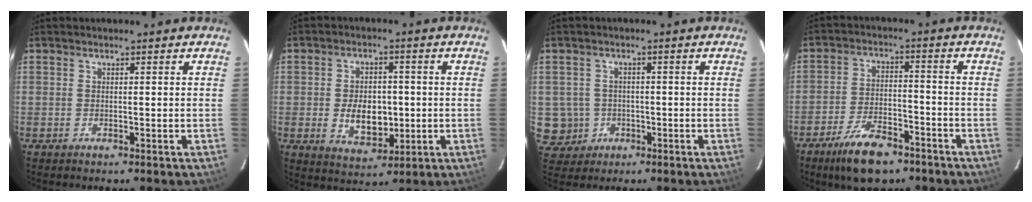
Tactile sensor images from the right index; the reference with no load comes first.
{"total": 8.5, "force": [-1.0, 5.5, 6.3], "torque": [-0.119, -0.002, -0.004]}
{"total": 6.1, "force": [-1.2, 5.9, 0.7], "torque": [-0.029, 0.016, -0.004]}
{"total": 11.3, "force": [-8.0, 4.5, 6.5], "torque": [-0.143, -0.004, -0.133]}